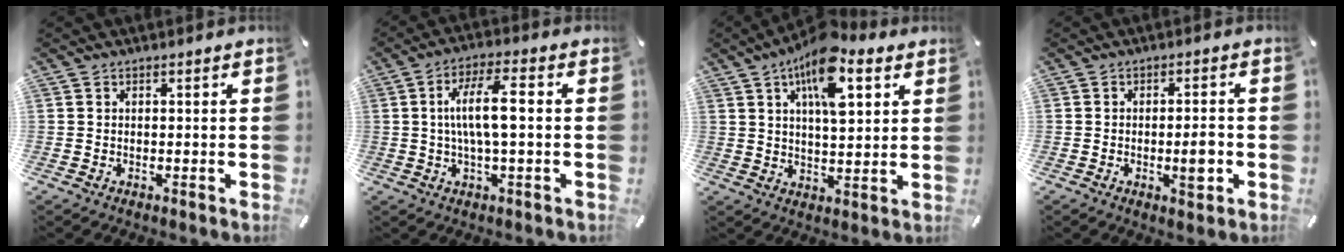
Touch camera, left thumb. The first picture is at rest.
{"total": 9.7, "force": [0.5, 2.8, 9.3], "torque": [-0.182, 0.008, 0.003]}
{"total": 14.0, "force": [7.4, 6.1, 10.2], "torque": [-0.161, -0.022, 0.125]}
{"total": 5.9, "force": [-1.4, 2.1, 5.3], "torque": [-0.077, 0.005, -0.021]}